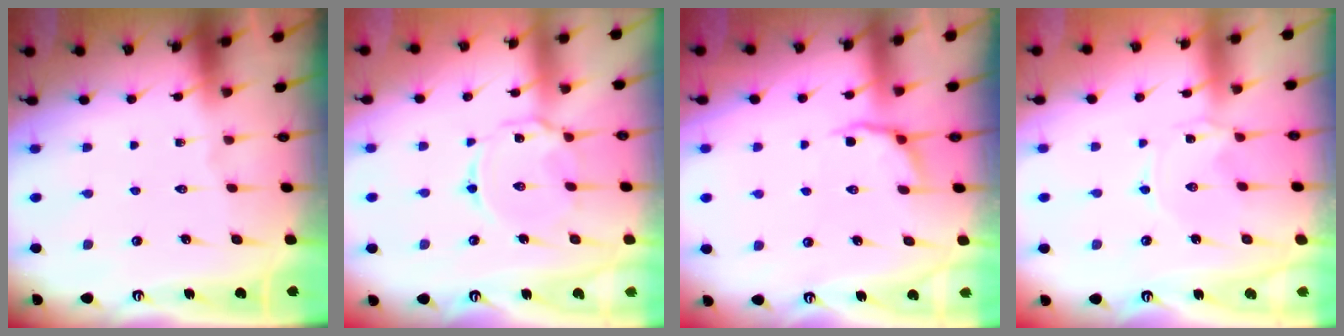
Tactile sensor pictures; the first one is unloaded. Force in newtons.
{"total": 6.9, "press": 6.9, "slide": 0.5}
{"total": 3.2, "press": 2.2, "slide": 2.2}
{"total": 0.0}